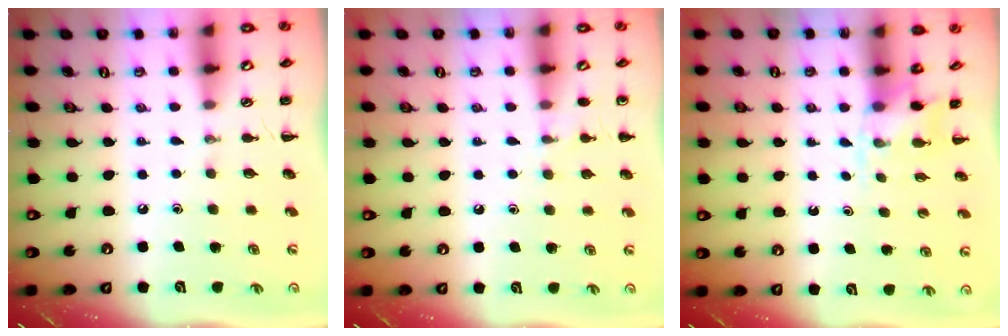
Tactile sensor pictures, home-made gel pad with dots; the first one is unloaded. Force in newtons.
{"total": 5.2, "press": 4.9, "slide": 1.5}
{"total": 2.9, "press": 2.7, "slide": 1.2}